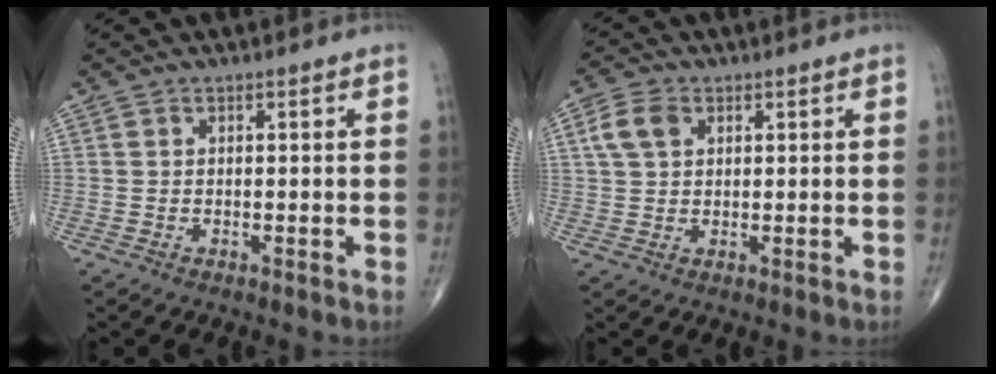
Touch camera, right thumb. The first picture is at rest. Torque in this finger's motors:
{"motor_torque": [-0.40, 0.48, -0.05, -0.22, 0.06]}